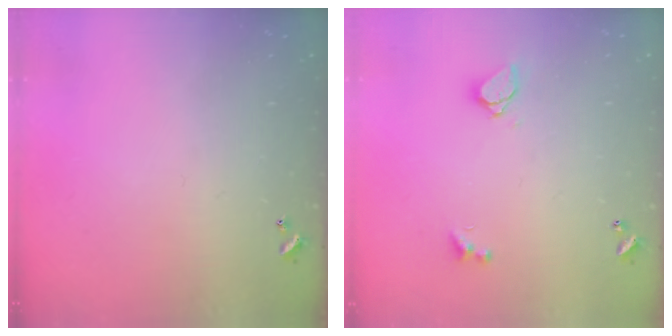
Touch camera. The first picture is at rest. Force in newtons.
{"total": 1.6, "press": 1.5, "slide": 0.5}